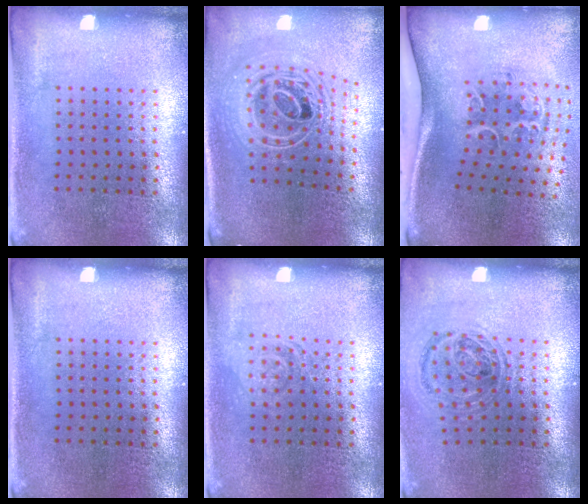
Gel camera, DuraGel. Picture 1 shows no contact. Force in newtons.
{"total": 2.5, "press": 1.8, "slide": 1.8}
{"total": 2.1, "press": 1.3, "slide": 1.6}
{"total": 0.0}
{"total": 1.4, "press": 1.4, "slide": 0.2}
{"total": 1.0, "press": 1.0, "slide": 0.1}